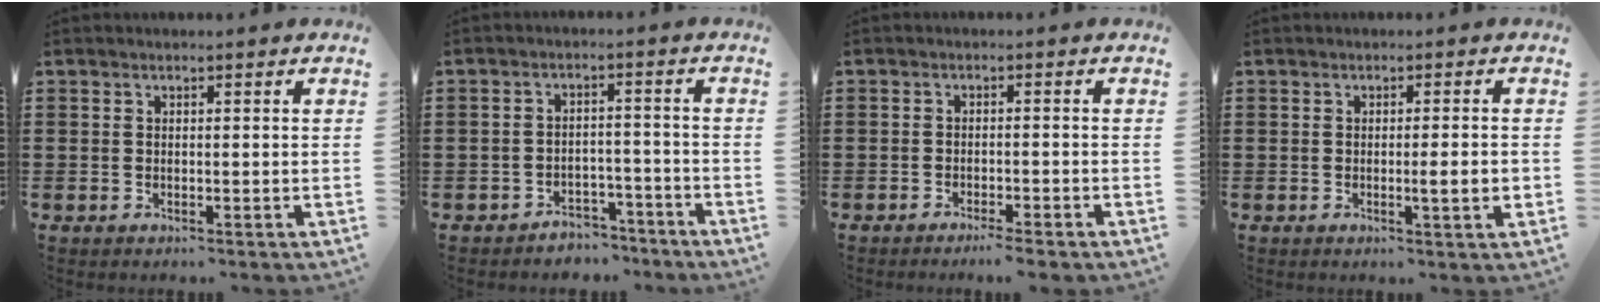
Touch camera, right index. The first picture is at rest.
{"total": 3.4, "force": [-3.2, 1.0, 0.2], "torque": [-0.009, 0.005, -0.067]}
{"total": 1.9, "force": [-1.7, -0.2, 1.0], "torque": [-0.016, 0.000, -0.031]}
{"total": 3.4, "force": [-0.5, 0.1, 3.3], "torque": [-0.048, -0.009, -0.012]}